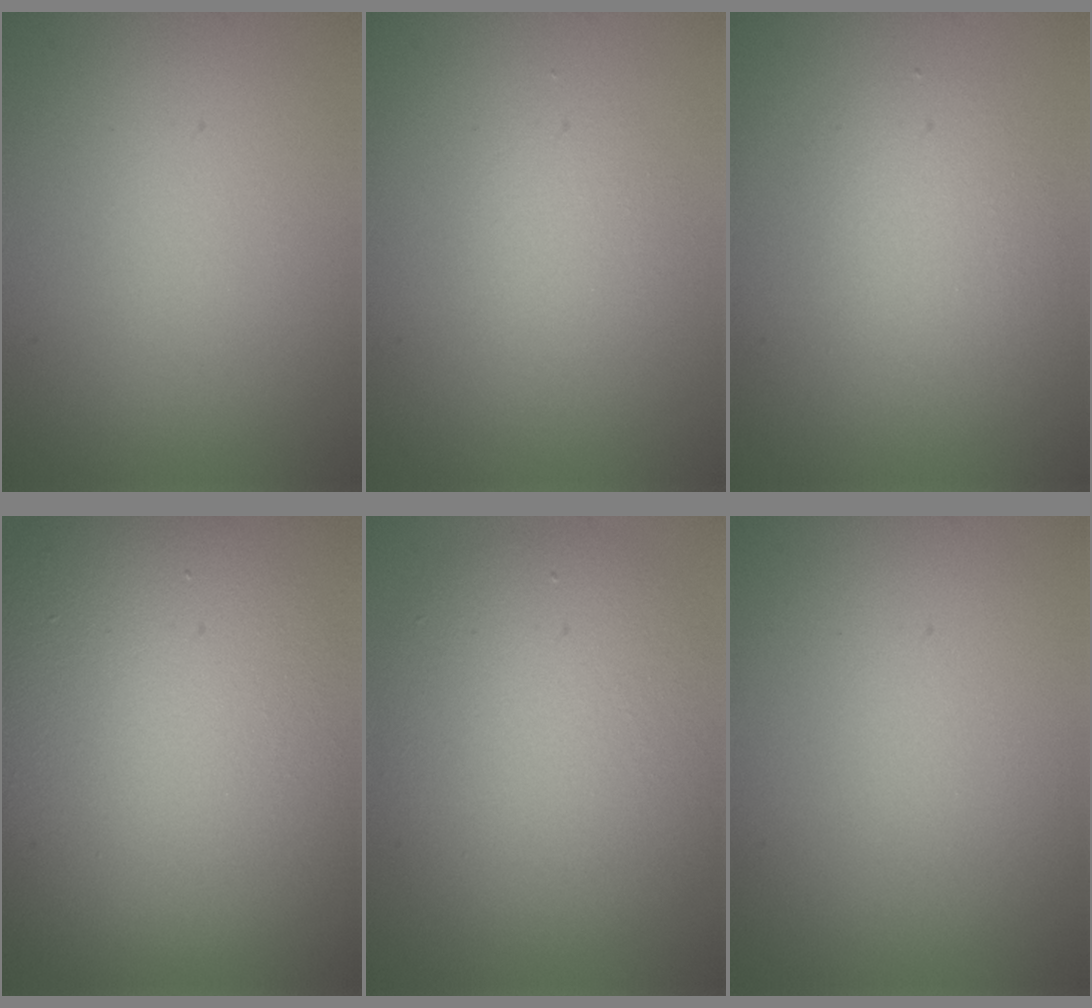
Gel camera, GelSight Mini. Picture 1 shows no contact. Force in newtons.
{"total": 1.6, "press": 1.6, "slide": 0.1}
{"total": 2.5, "press": 2.5, "slide": 0.1}
{"total": 20.2, "press": 20.2, "slide": 0.8}
{"total": 7.5, "press": 7.5, "slide": 0.2}
{"total": 0.0}